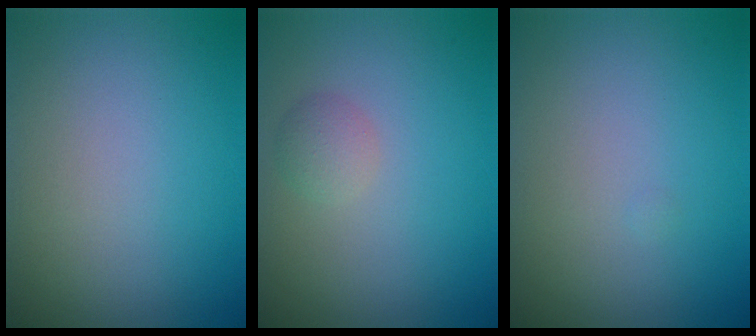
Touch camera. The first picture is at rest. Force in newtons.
{"total": 1.4, "press": 1.4, "slide": 0.0}
{"total": 0.0}